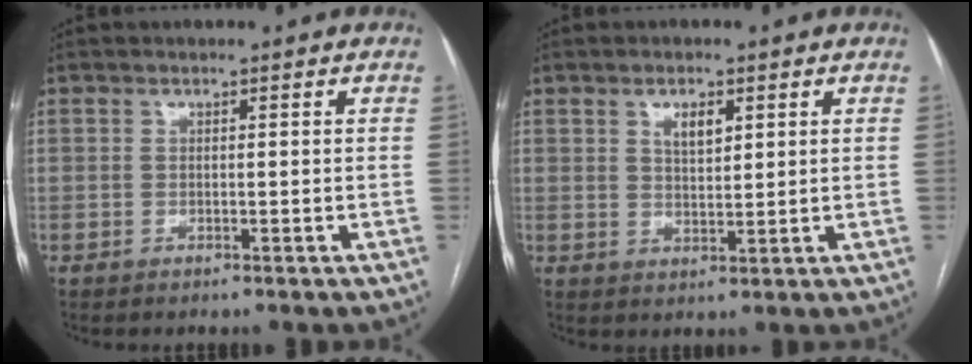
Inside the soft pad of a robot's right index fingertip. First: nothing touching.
{"total": 3.6, "force": [1.6, 1.6, 2.8], "torque": [-0.049, 0.000, 0.029]}